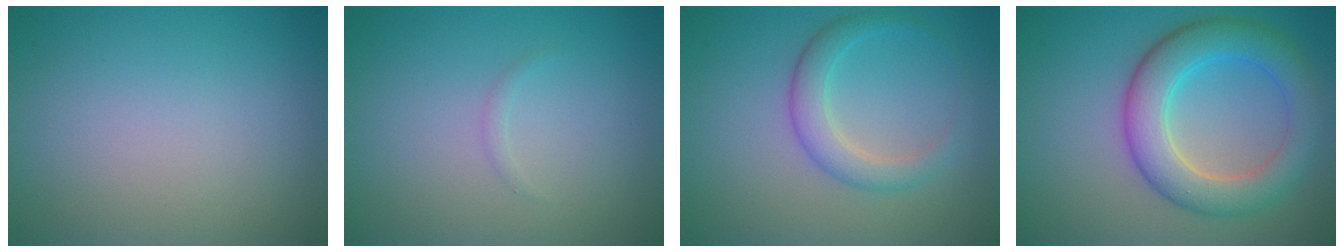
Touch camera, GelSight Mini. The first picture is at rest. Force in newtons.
{"total": 0.5, "press": 0.5, "slide": 0.0}
{"total": 2.9, "press": 2.9, "slide": 0.1}
{"total": 6.6, "press": 6.6, "slide": 0.1}